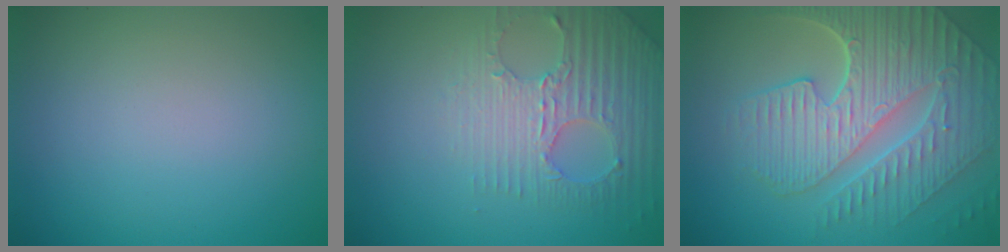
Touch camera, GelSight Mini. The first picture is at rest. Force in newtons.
{"total": 3.1, "press": 3.0, "slide": 0.6}
{"total": 9.1, "press": 6.1, "slide": 6.7}